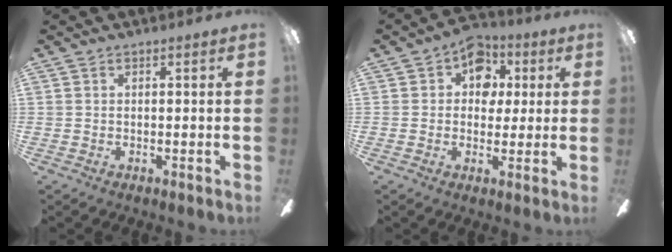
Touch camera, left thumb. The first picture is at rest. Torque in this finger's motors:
{"motor_torque": [1.05, 0.87, 0.65, -0.65, 0.12]}